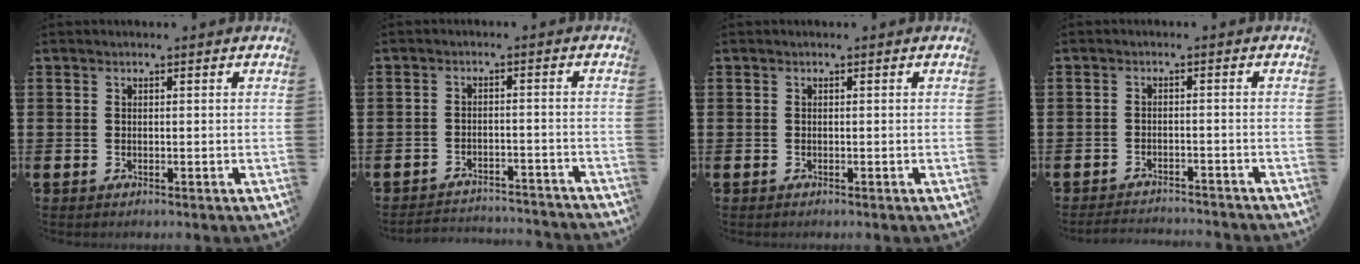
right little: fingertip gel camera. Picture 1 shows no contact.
{"total": 2.7, "force": [-2.7, 0.0, -0.1], "torque": [-0.004, 0.004, -0.059]}
{"total": 0.0}
{"total": 2.2, "force": [-2.2, 0.0, 0.1], "torque": [-0.005, 0.002, -0.046]}